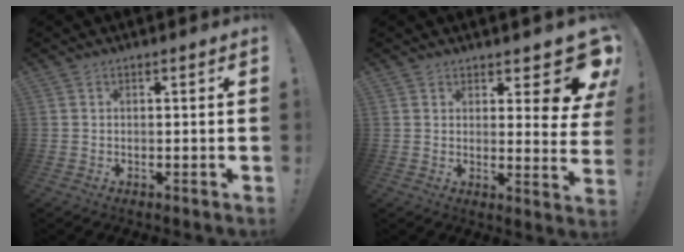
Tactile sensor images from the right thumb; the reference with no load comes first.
{"total": 8.1, "force": [5.7, 2.6, 5.1], "torque": [-0.045, -0.061, 0.101]}